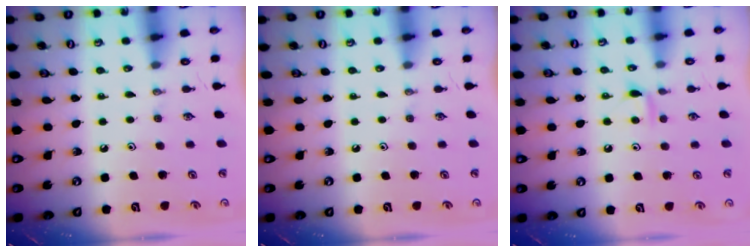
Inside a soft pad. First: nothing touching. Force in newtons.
{"total": 0.0}
{"total": 4.2, "press": 4.2, "slide": 0.6}